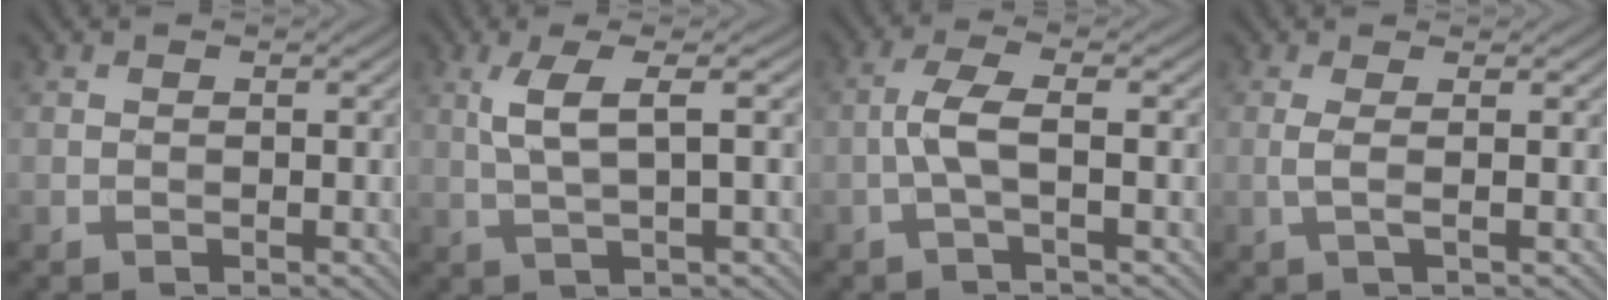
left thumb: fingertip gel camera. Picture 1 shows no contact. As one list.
[{"total": 4.7, "force": [1.1, 0.9, 4.5], "torque": [-0.088, 0.012, 0.024]}, {"total": 3.6, "force": [-0.7, 0.5, 3.4], "torque": [-0.073, 0.011, -0.024]}, {"total": 2.1, "force": [0.2, 0.4, 2.1], "torque": [-0.041, 0.004, -0.004]}]